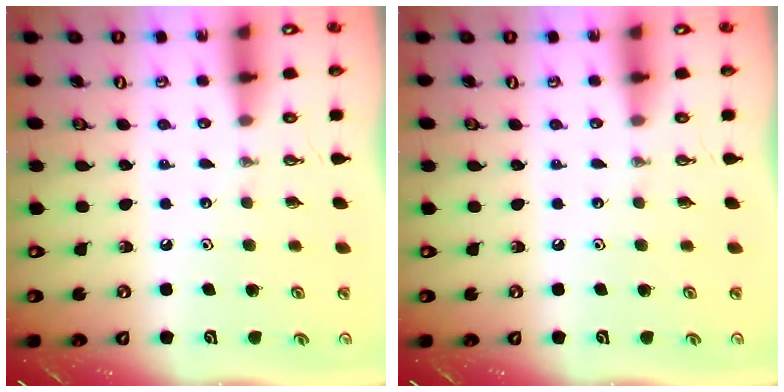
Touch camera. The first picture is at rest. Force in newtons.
{"total": 0.0}